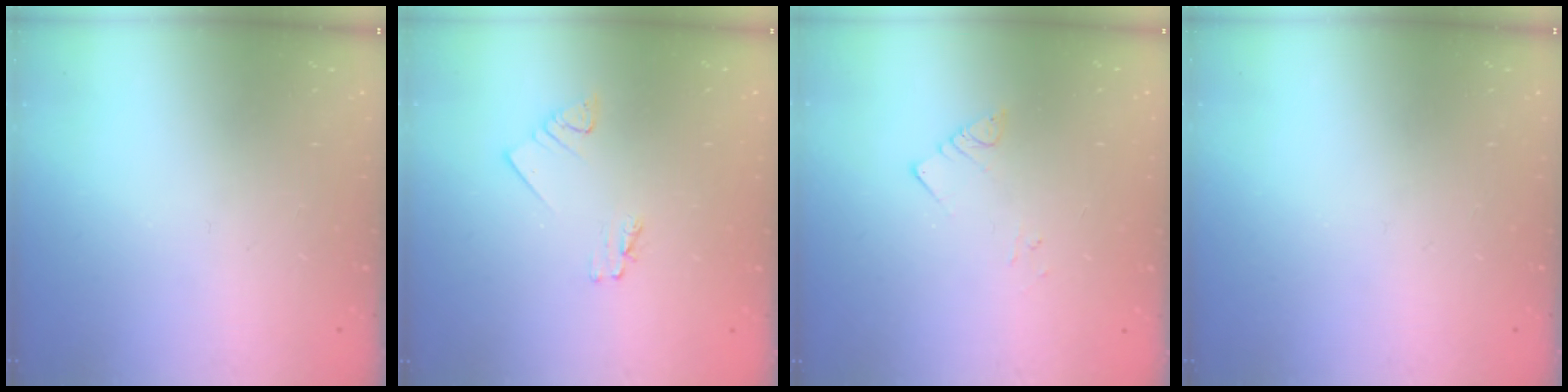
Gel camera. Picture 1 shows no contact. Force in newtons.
{"total": 2.1, "press": 2.1, "slide": 0.2}
{"total": 2.9, "press": 2.9, "slide": 0.2}
{"total": 0.0}